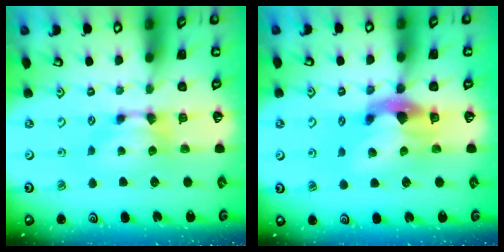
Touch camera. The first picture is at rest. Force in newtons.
{"total": 6.0, "press": 5.7, "slide": 1.9}